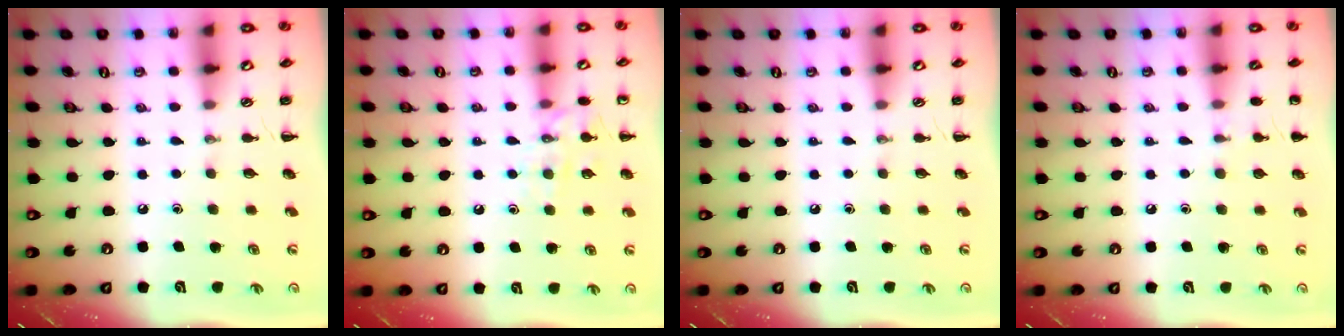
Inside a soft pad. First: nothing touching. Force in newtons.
{"total": 9.9, "press": 9.9, "slide": 1.0}
{"total": 0.0}
{"total": 5.9, "press": 5.7, "slide": 1.7}